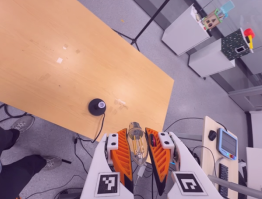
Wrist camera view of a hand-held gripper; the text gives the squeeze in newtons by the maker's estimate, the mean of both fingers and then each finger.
{"total": 20.7, "left": 22.2, "right": 19.2}